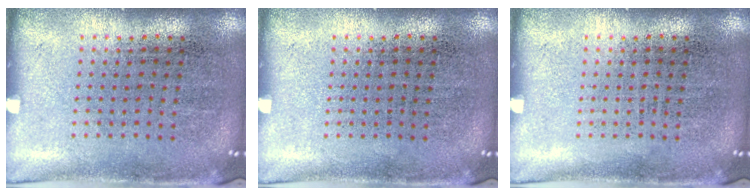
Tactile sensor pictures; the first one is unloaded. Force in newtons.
{"total": 0.0}
{"total": 0.0}